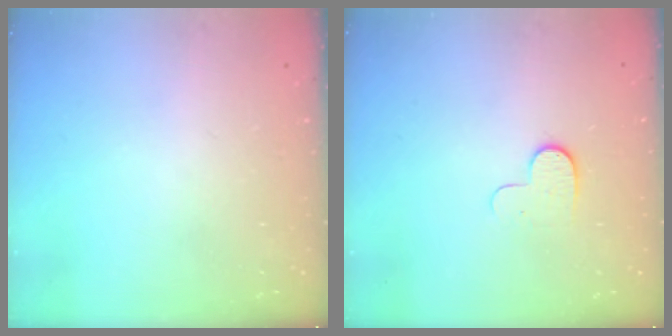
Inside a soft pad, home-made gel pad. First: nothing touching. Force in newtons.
{"total": 5.4, "press": 5.3, "slide": 1.2}